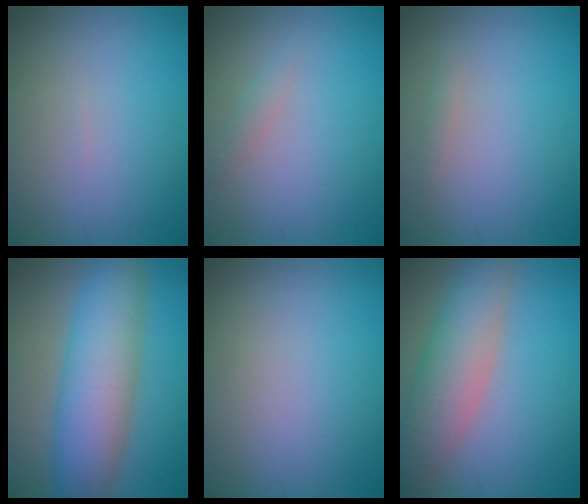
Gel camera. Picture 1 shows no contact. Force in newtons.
{"total": 1.0, "press": 0.9, "slide": 0.1}
{"total": 0.6, "press": 0.6, "slide": 0.0}
{"total": 8.0, "press": 8.0, "slide": 0.4}
{"total": 0.0}
{"total": 6.1, "press": 6.0, "slide": 0.5}